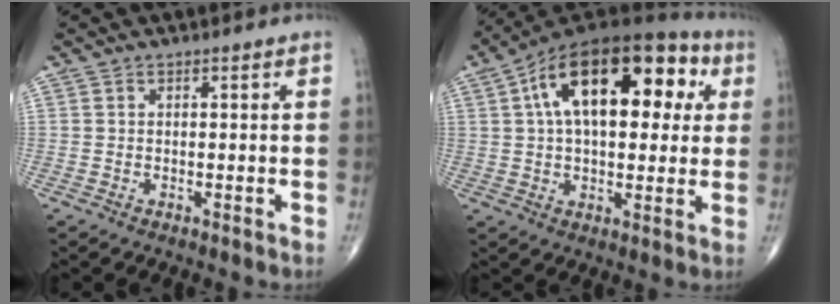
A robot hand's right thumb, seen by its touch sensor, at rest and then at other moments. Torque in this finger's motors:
{"motor_torque": [0.66, 4.35, 1.78, 0.25, 0.32]}